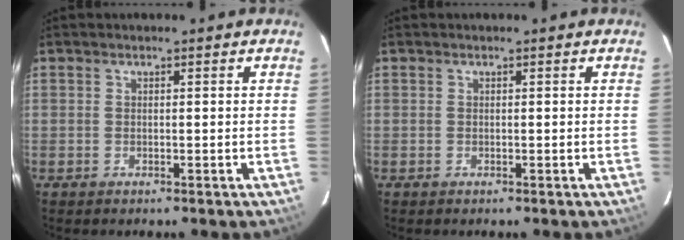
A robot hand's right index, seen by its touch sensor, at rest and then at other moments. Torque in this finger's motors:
{"motor_torque": [-0.01, 0.00, 0.01, 0.00]}